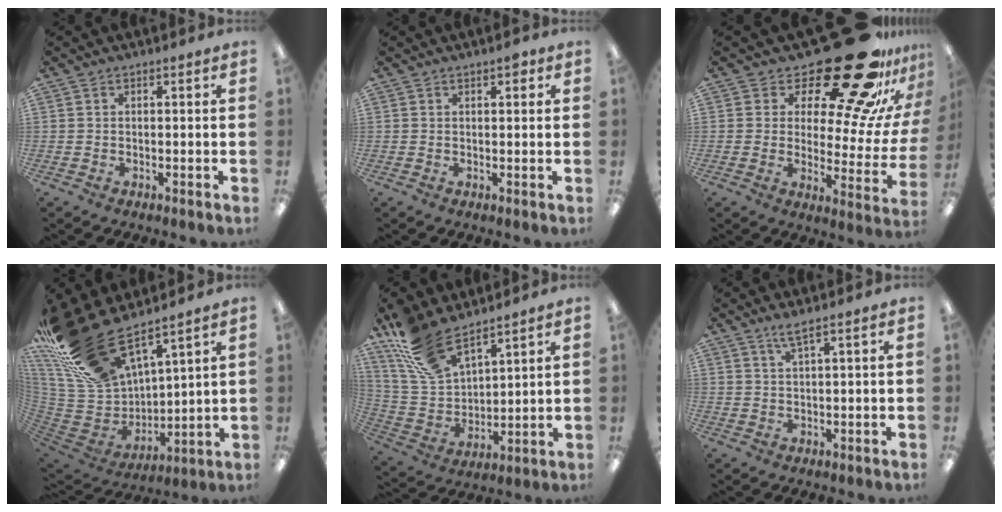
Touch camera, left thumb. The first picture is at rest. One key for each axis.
{"total": 2.0, "fx": 1.1, "fy": 1.0, "fz": 1.3, "tx": -0.011, "ty": -0.004, "tz": 0.016}
{"total": 25.8, "fx": 18.6, "fy": 8.5, "fz": 15.7, "tx": -0.198, "ty": -0.147, "tz": 0.308}
{"total": 25.0, "fx": 18.8, "fy": 10.0, "fz": 13.1, "tx": -0.266, "ty": -0.111, "tz": 0.340}
{"total": 15.5, "fx": 12.1, "fy": 6.5, "fz": 7.2, "tx": -0.180, "ty": -0.055, "tz": 0.228}
{"total": 2.8, "fx": 2.1, "fy": -0.1, "fz": 1.8, "tx": -0.042, "ty": 0.000, "tz": 0.037}